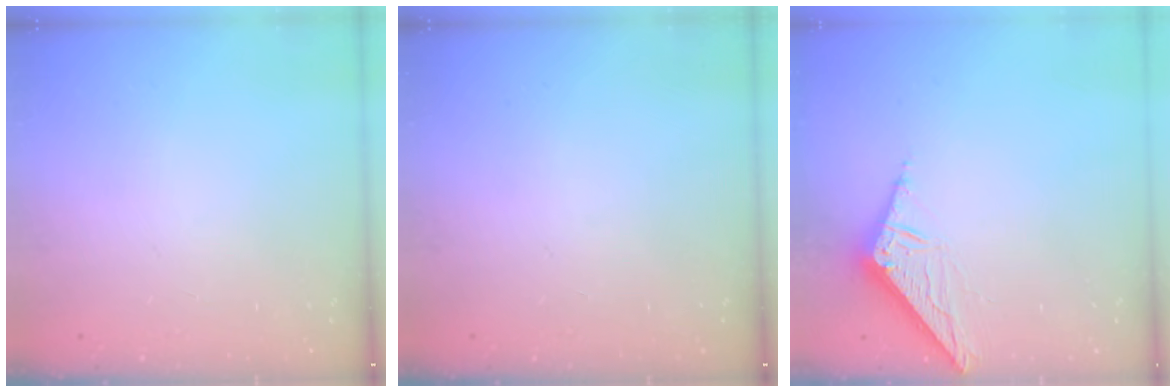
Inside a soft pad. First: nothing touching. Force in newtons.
{"total": 0.0}
{"total": 8.3, "press": 8.3, "slide": 0.5}